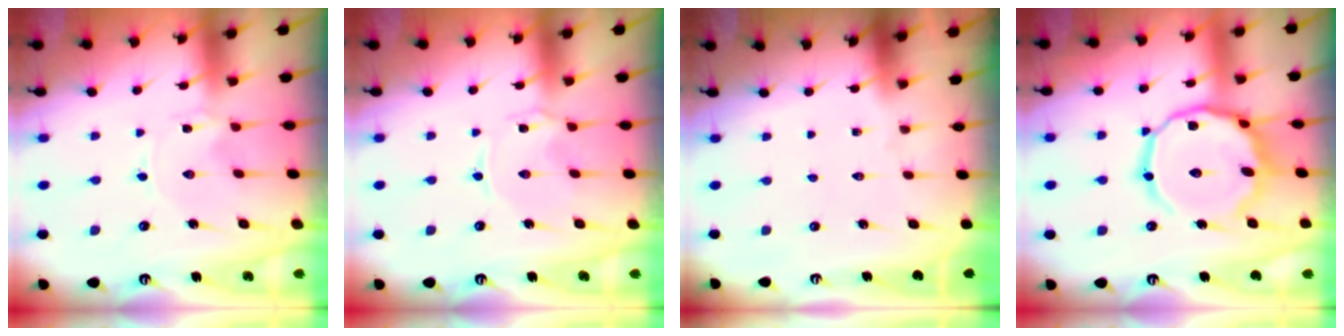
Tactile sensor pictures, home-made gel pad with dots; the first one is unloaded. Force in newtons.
{"total": 0.8, "press": 0.8, "slide": 0.1}
{"total": 0.0}
{"total": 17.7, "press": 17.6, "slide": 1.3}